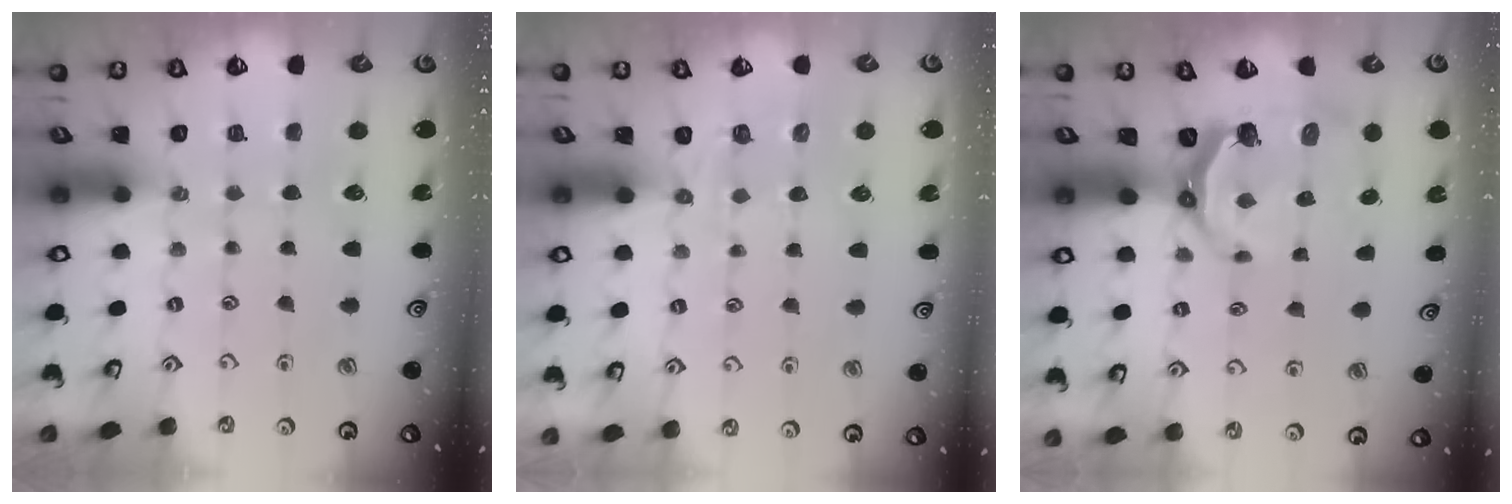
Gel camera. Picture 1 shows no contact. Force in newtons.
{"total": 2.3, "press": 1.5, "slide": 1.7}
{"total": 5.6, "press": 4.2, "slide": 3.7}